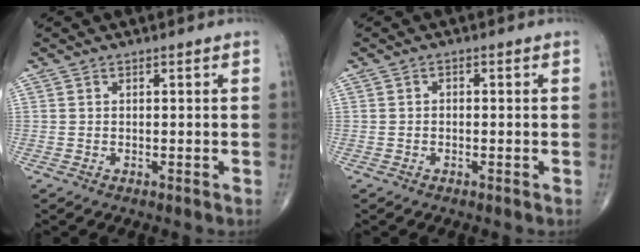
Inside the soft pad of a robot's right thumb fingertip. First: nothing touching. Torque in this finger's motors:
{"motor_torque": [-0.37, 0.02, -0.36, -0.19, -0.03]}